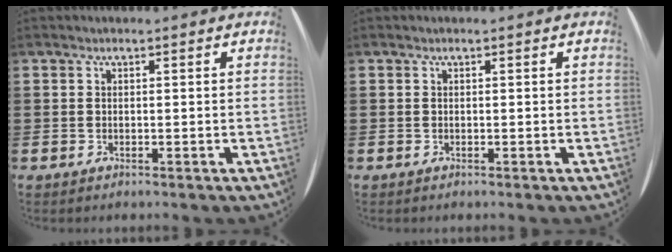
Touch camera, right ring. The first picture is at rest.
{"total": 0.0}